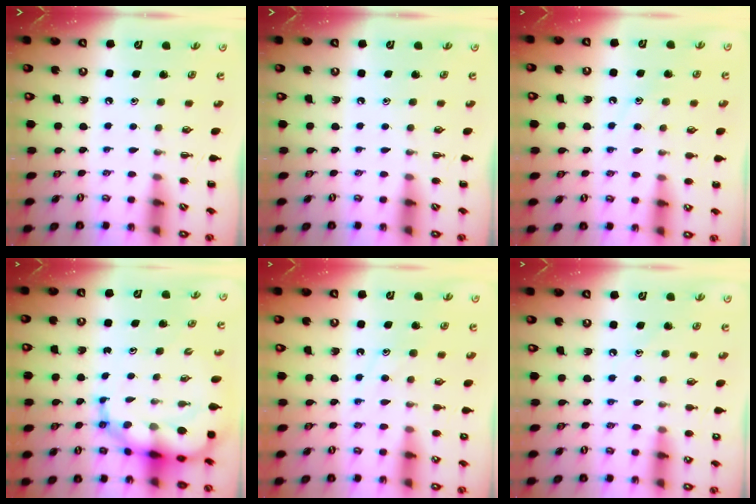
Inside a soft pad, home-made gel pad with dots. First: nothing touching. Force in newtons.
{"total": 0.0}
{"total": 9.2, "press": 9.1, "slide": 1.2}
{"total": 12.9, "press": 12.3, "slide": 3.9}
{"total": 10.0, "press": 9.9, "slide": 0.7}
{"total": 9.6, "press": 9.3, "slide": 2.5}